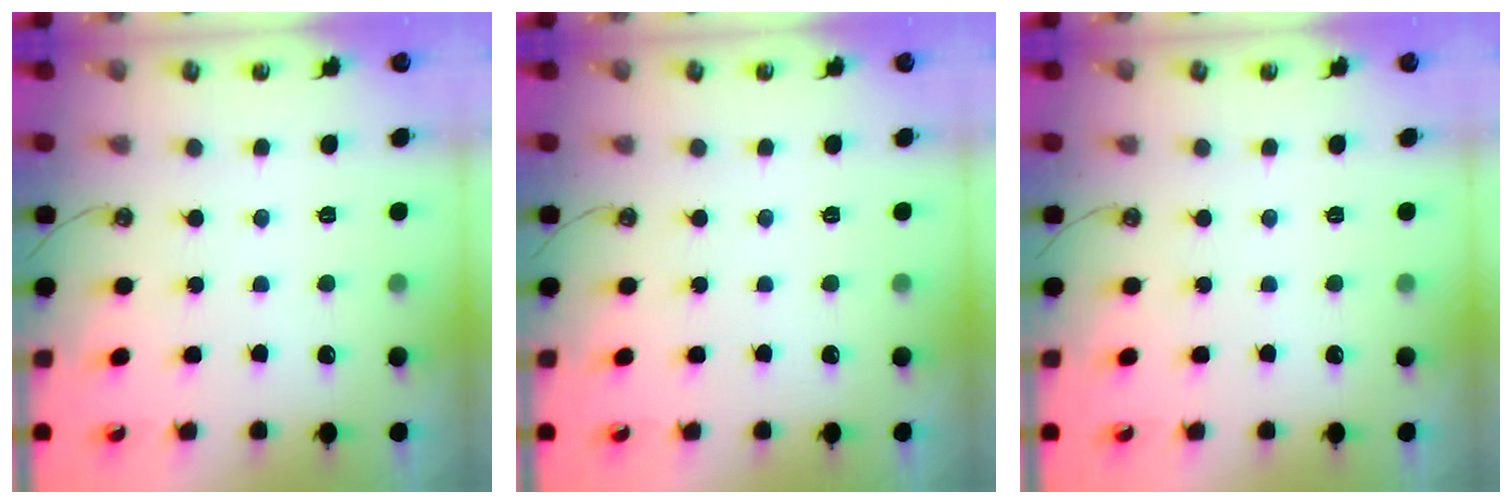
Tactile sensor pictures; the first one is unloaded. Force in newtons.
{"total": 0.0}
{"total": 0.0}